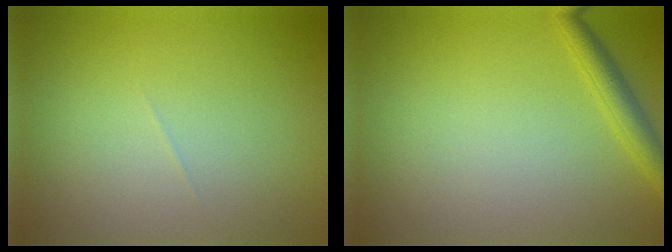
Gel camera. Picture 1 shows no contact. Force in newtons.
{"total": 2.1, "press": 2.1, "slide": 0.1}